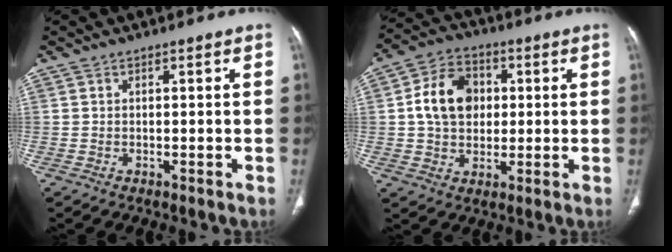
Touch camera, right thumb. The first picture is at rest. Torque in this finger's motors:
{"motor_torque": [0.83, 2.50, 0.89, -0.57, 0.13]}